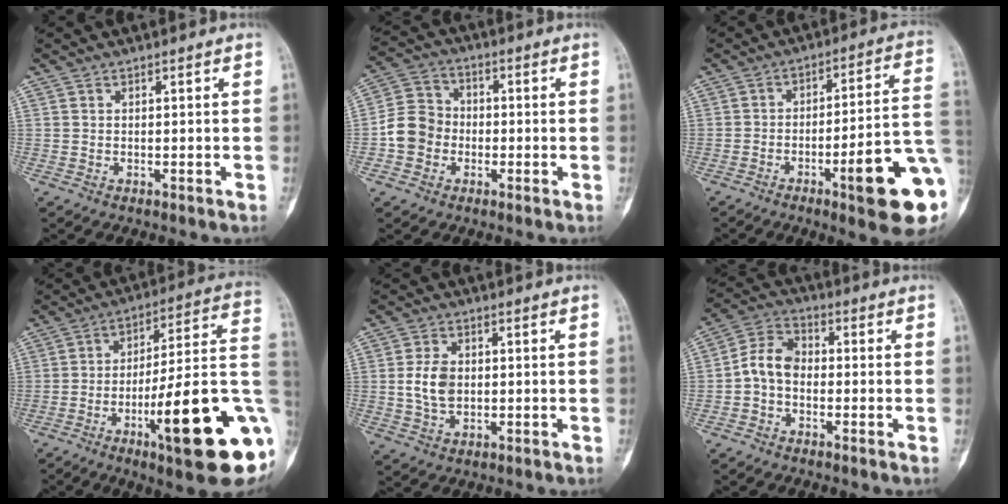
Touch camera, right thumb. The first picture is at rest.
{"total": 8.1, "force": [-1.8, 7.1, 3.3], "torque": [-0.043, 0.029, -0.045]}
{"total": 17.7, "force": [-5.9, 2.8, 16.5], "torque": [-0.177, 0.030, -0.077]}
{"total": 25.8, "force": [-7.8, 5.0, 24.1], "torque": [-0.291, 0.019, -0.108]}
{"total": 6.0, "force": [0.1, 4.1, 4.4], "torque": [-0.074, 0.001, 0.003]}
{"total": 7.1, "force": [-1.3, 5.1, 4.8], "torque": [-0.076, 0.027, -0.040]}